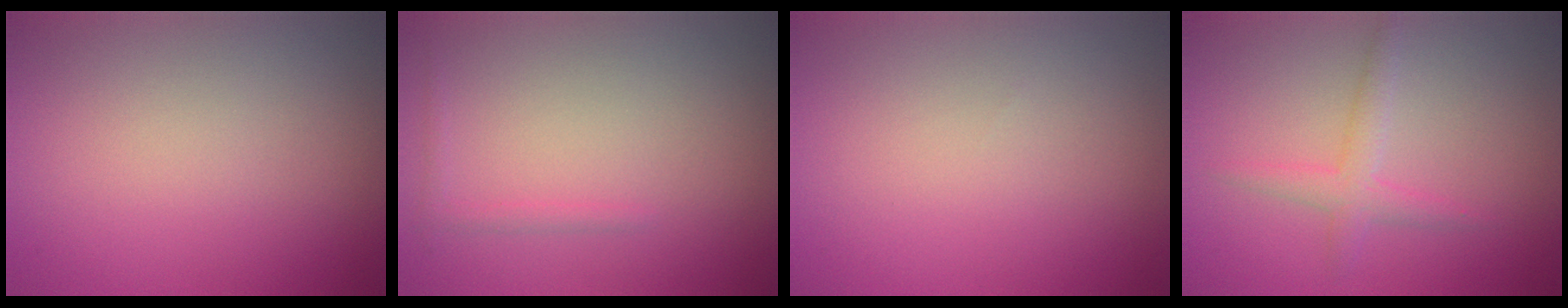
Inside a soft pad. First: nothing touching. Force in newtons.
{"total": 0.8, "press": 0.8, "slide": 0.1}
{"total": 0.0}
{"total": 2.2, "press": 2.2, "slide": 0.1}